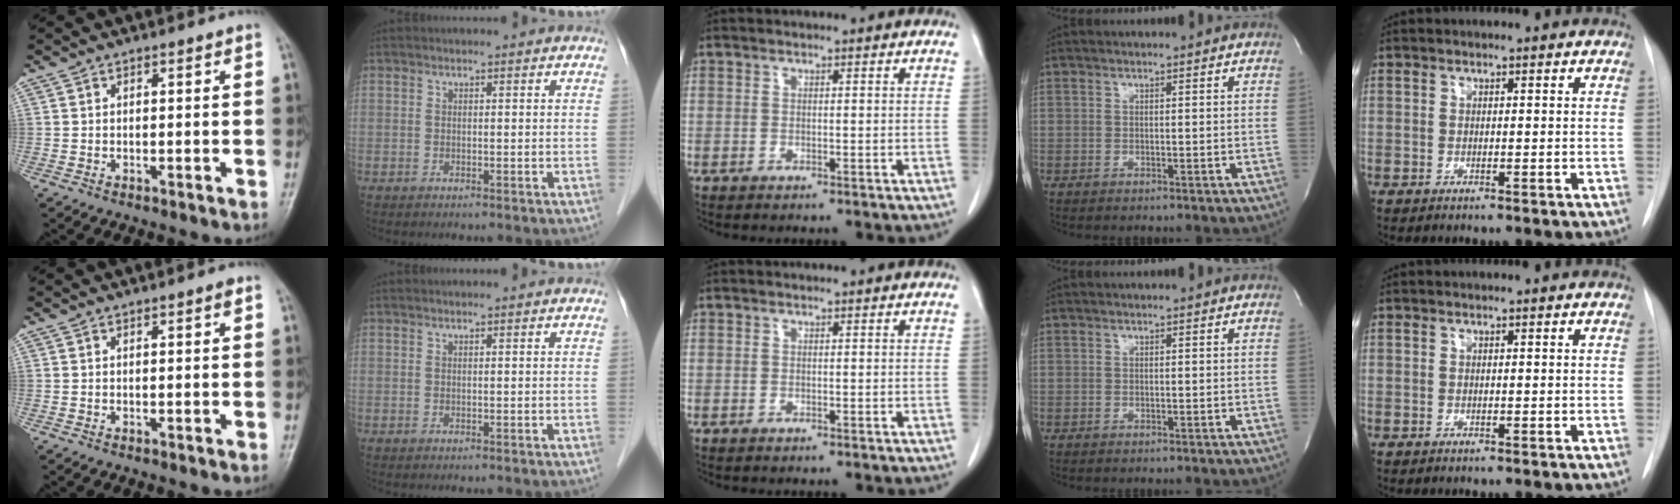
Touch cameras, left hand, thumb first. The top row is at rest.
{"thumb": {"total": 0.9, "force": [0.5, 0.2, 0.7], "torque": [-0.009, -0.001, 0.006]}, "index": {"total": 0.7, "force": [0.6, -0.1, 0.3], "torque": [-0.009, 0.010, 0.014]}}